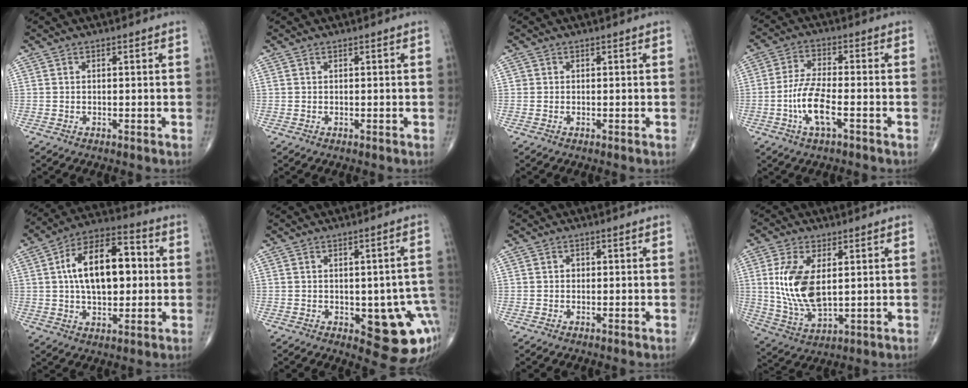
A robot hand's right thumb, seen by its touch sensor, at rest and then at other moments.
{"total": 0.0}
{"total": 0.5, "force": [0.1, 0.5, 0.1], "torque": [0.003, 0.003, 0.001]}
{"total": 7.9, "force": [-2.8, 2.3, 7.0], "torque": [-0.151, 0.016, -0.055]}
{"total": 17.4, "force": [2.1, 9.3, 14.5], "torque": [-0.222, 0.025, 0.030]}
{"total": 12.9, "force": [-3.5, 5.9, 10.9], "torque": [-0.094, 0.008, -0.028]}
{"total": 0.7, "force": [0.0, 0.7, 0.3], "torque": [0.004, 0.002, -0.002]}
{"total": 12.6, "force": [2.1, 6.3, 10.6], "torque": [-0.216, -0.015, 0.053]}